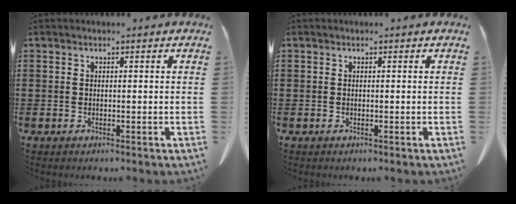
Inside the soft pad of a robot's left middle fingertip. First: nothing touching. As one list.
[{"total": 0.0}]